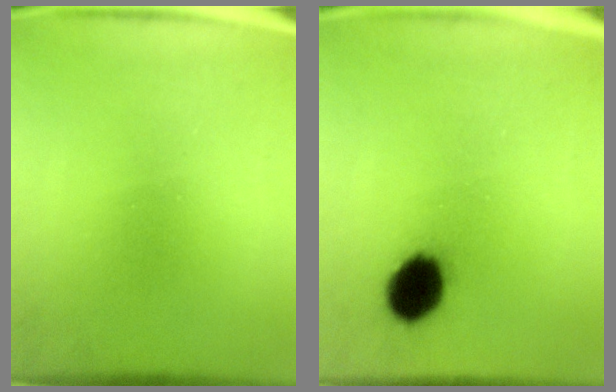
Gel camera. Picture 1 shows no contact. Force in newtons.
{"total": 8.1}